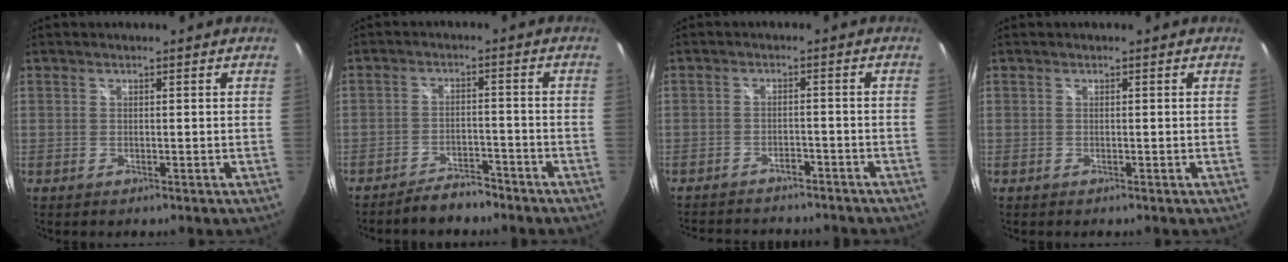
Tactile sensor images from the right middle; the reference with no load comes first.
{"total": 5.7, "force": [-5.1, 1.8, 1.8], "torque": [-0.053, 0.008, -0.074]}
{"total": 11.1, "force": [-9.7, 3.7, 3.9], "torque": [-0.089, -0.006, -0.134]}
{"total": 0.0}